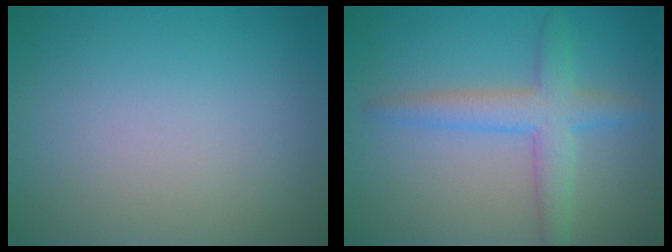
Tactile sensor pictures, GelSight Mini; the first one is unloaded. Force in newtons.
{"total": 3.8, "press": 3.8, "slide": 0.2}